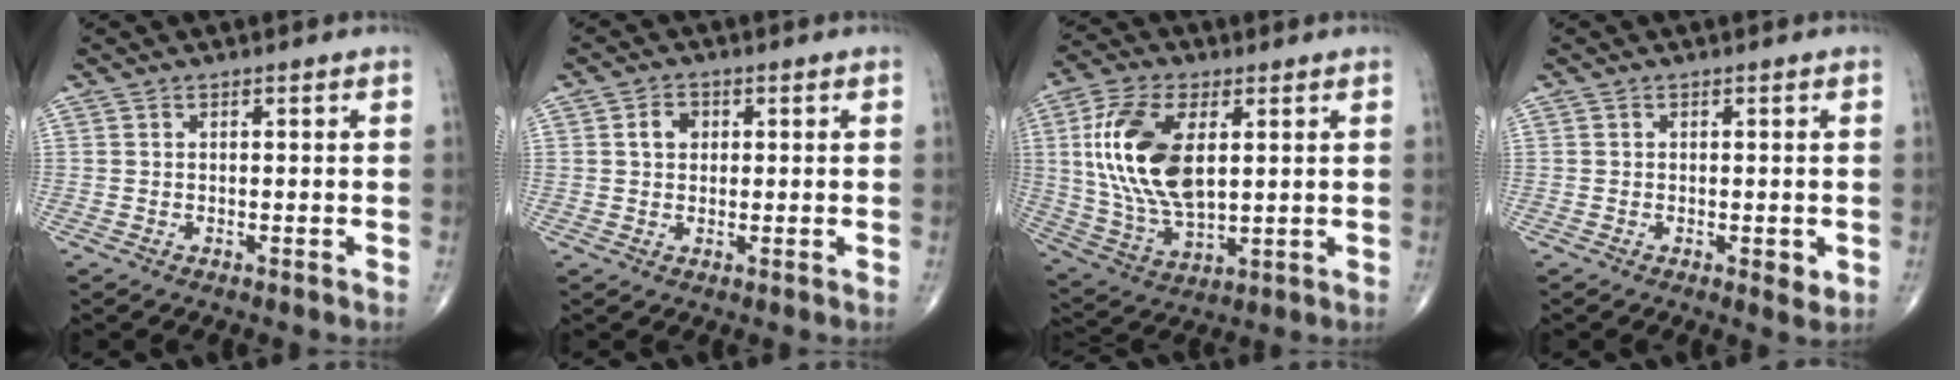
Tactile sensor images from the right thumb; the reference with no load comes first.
{"total": 3.3, "force": [0.8, 2.6, 1.9], "torque": [-0.021, 0.004, 0.013]}
{"total": 17.6, "force": [3.6, 9.1, 14.6], "torque": [-0.289, -0.010, 0.074]}
{"total": 2.3, "force": [-0.4, 1.1, 1.9], "torque": [-0.020, -0.005, -0.007]}